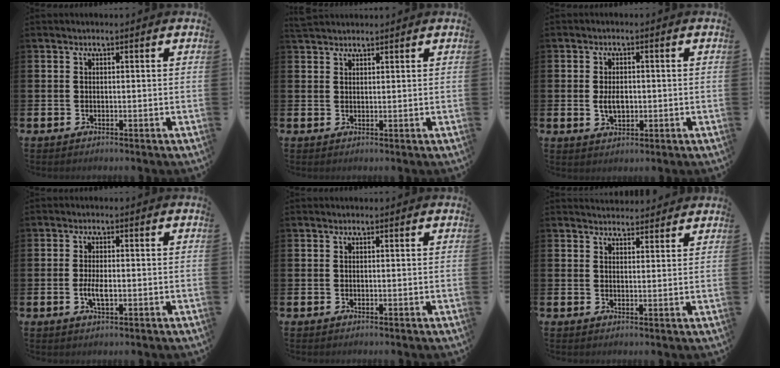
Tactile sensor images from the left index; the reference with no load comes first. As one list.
[{"total": 2.1, "force": [2.0, 0.6, 0.1], "torque": [0.005, -0.005, 0.035]}, {"total": 3.1, "force": [-0.1, 1.9, 2.4], "torque": [-0.029, -0.001, -0.006]}, {"total": 2.9, "force": [-0.6, 1.2, 2.6], "torque": [-0.045, 0.001, -0.011]}, {"total": 0.0}, {"total": 3.0, "force": [2.9, 0.7, -0.2], "torque": [0.010, -0.018, 0.051]}]